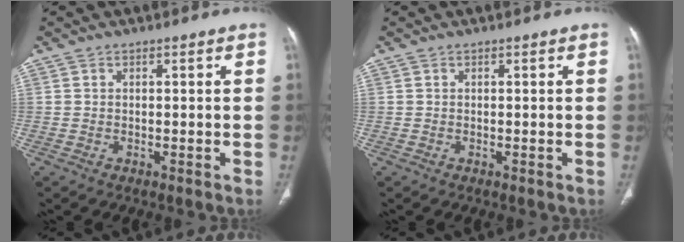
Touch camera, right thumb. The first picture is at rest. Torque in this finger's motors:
{"motor_torque": [-0.16, 0.16, 0.00, 0.00, 0.00]}